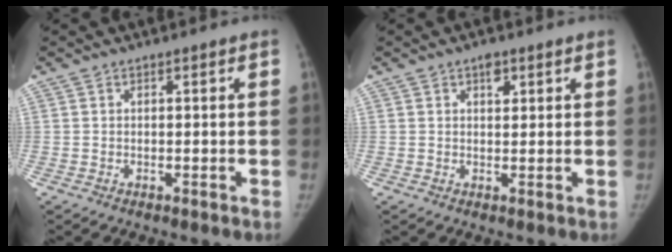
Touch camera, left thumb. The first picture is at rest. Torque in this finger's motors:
{"motor_torque": [0.25, 0.19, 0.73, 0.11, 0.12]}